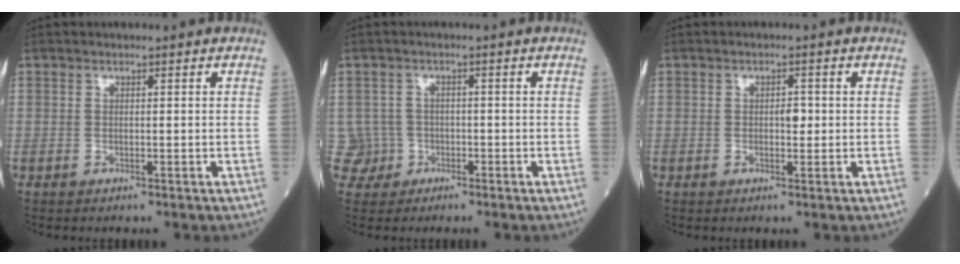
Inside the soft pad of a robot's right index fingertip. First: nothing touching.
{"total": 3.3, "force": [-1.1, 2.9, -0.8], "torque": [0.023, 0.014, -0.020]}
{"total": 1.7, "force": [0.1, 0.7, 1.5], "torque": [-0.023, 0.004, 0.002]}